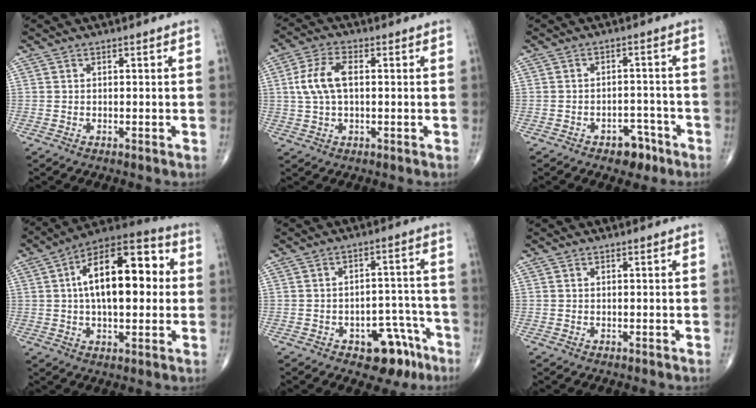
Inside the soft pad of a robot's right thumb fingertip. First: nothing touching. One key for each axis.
{"total": 7.7, "fx": 0.8, "fy": 4.0, "fz": 6.5, "tx": -0.143, "ty": 0.016, "tz": 0.015}
{"total": 4.8, "fx": -3.1, "fy": 2.9, "fz": 2.3, "tx": -0.009, "ty": 0.028, "tz": -0.041}
{"total": 19.4, "fx": 2.6, "fy": 9.4, "fz": 16.8, "tx": -0.238, "ty": 0.030, "tz": 0.031}
{"total": 9.5, "fx": -5.4, "fy": 5.3, "fz": 5.7, "tx": -0.035, "ty": 0.048, "tz": -0.067}
{"total": 0.0}